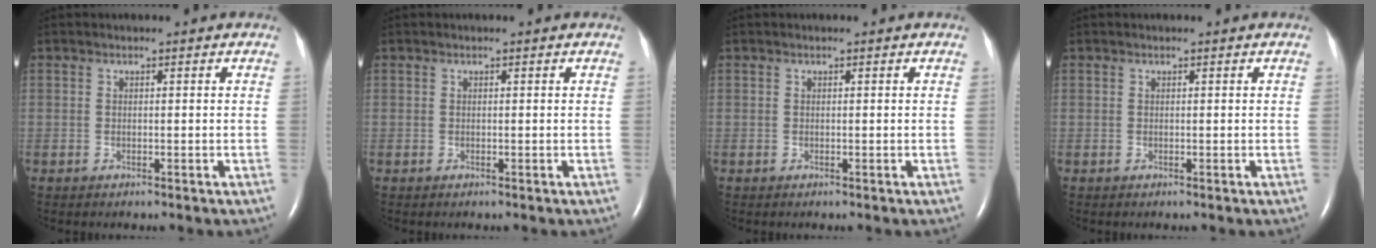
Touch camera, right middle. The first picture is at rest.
{"total": 0.0}
{"total": 0.0}
{"total": 0.0}